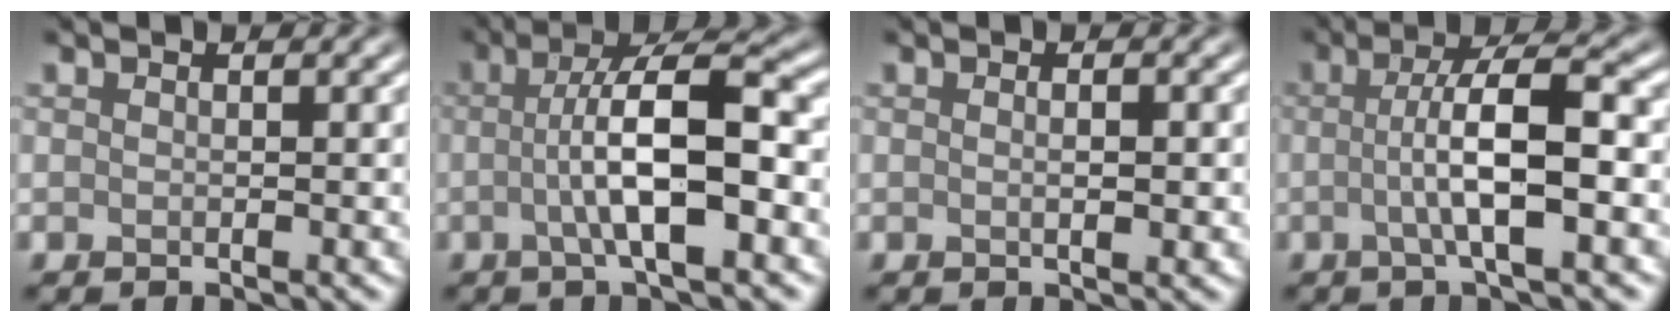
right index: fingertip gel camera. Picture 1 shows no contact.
{"total": 7.5, "force": [-0.6, 1.6, 7.2], "torque": [-0.114, 0.013, -0.015]}
{"total": 1.2, "force": [0.0, 0.2, 1.2], "torque": [-0.020, -0.001, 0.000]}
{"total": 6.1, "force": [-0.5, 1.1, 6.0], "torque": [-0.100, 0.012, -0.013]}